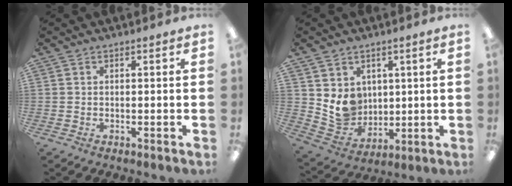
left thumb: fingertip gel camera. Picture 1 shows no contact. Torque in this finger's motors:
{"motor_torque": [0.05, 0.13, 0.39, -0.39, 0.04]}